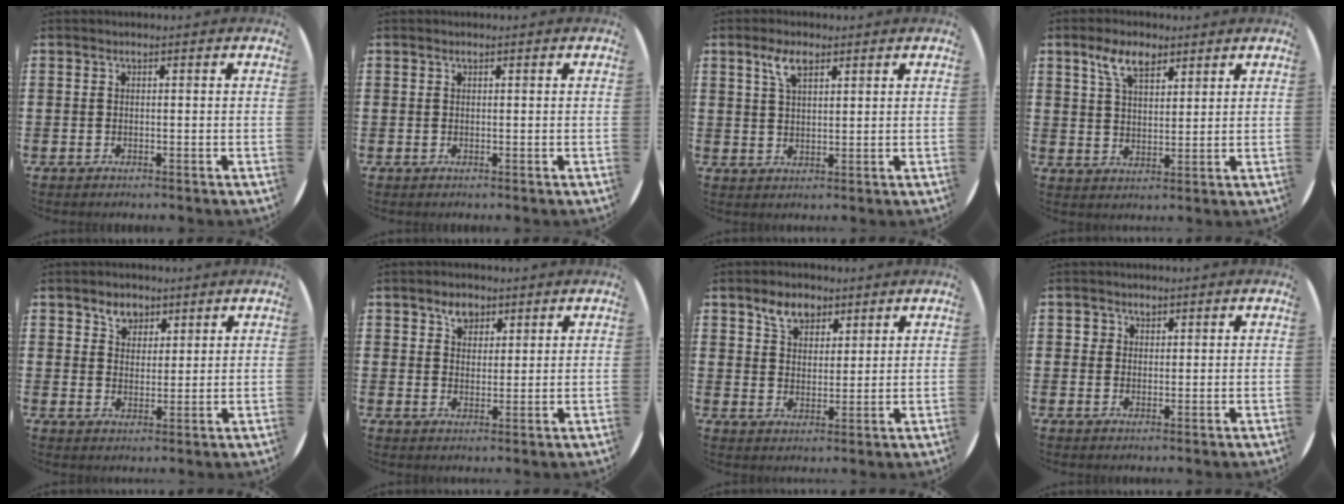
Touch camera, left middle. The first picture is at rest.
{"total": 0.0}
{"total": 4.2, "force": [2.7, 1.7, 2.8], "torque": [-0.061, 0.009, 0.047]}
{"total": 6.0, "force": [4.0, 2.8, 3.4], "torque": [-0.070, 0.005, 0.072]}
{"total": 3.4, "force": [2.6, 2.1, 0.5], "torque": [-0.009, 0.005, 0.049]}
{"total": 3.2, "force": [2.3, 1.9, 1.0], "torque": [-0.007, -0.001, 0.039]}
{"total": 4.9, "force": [3.6, 2.8, 1.6], "torque": [-0.026, 0.000, 0.065]}
{"total": 1.5, "force": [1.0, 1.1, 0.1], "torque": [0.013, -0.003, 0.017]}